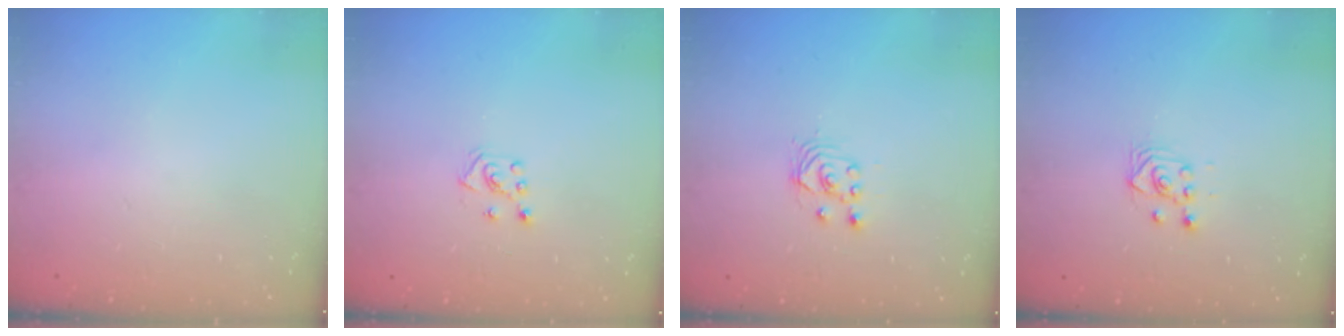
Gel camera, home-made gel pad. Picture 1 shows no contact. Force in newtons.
{"total": 5.3, "press": 5.3, "slide": 0.5}
{"total": 2.5, "press": 2.5, "slide": 0.2}
{"total": 3.2, "press": 3.1, "slide": 0.7}